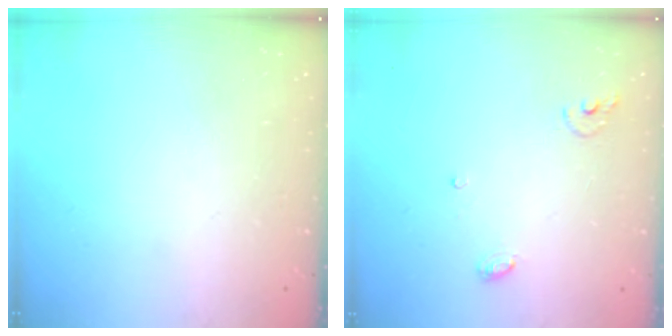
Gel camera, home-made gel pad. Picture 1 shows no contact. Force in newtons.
{"total": 3.8, "press": 3.8, "slide": 0.2}